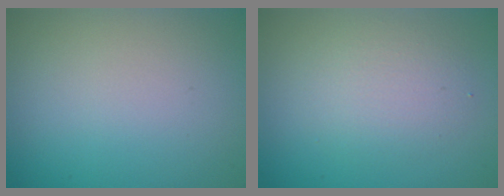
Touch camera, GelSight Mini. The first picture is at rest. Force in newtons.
{"total": 2.7, "press": 2.7, "slide": 0.3}